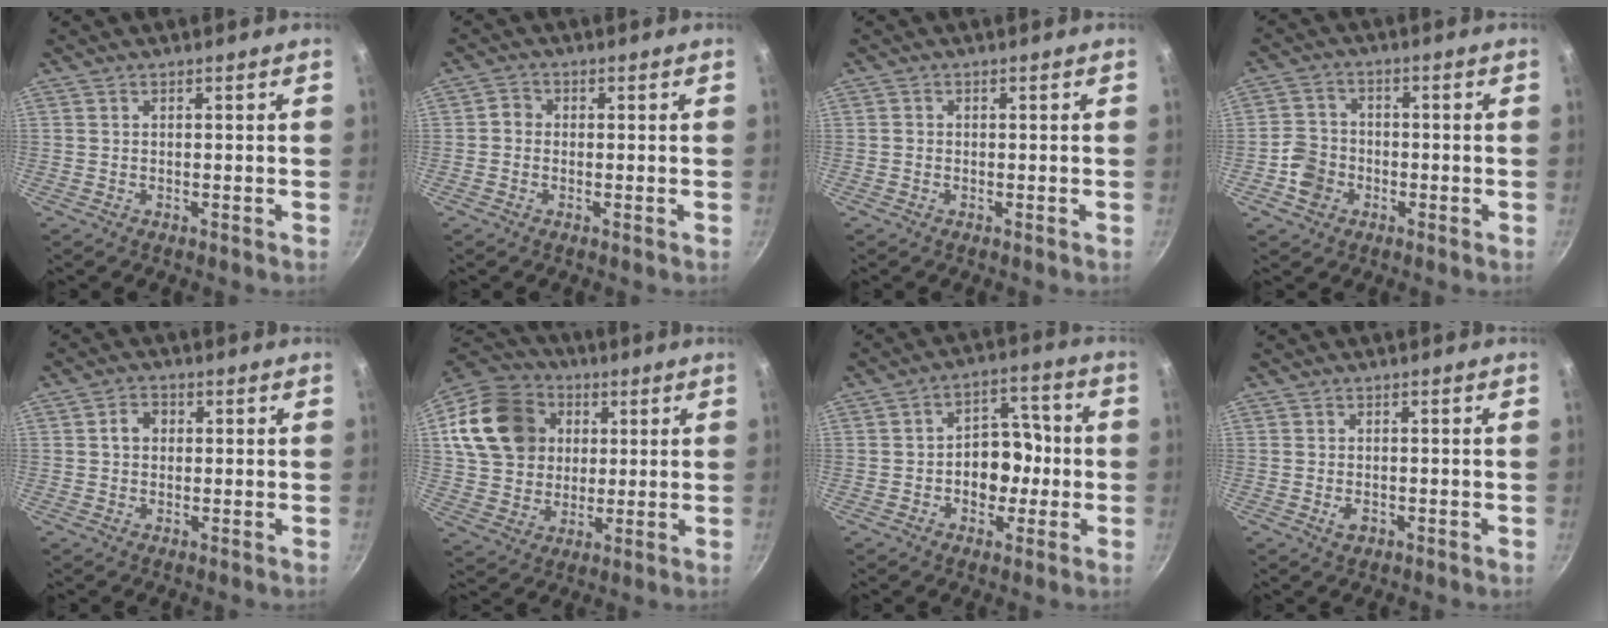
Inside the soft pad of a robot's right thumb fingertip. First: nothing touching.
{"total": 1.9, "force": [-0.3, 1.7, 0.8], "torque": [-0.010, 0.009, -0.012]}
{"total": 0.5, "force": [-0.2, 0.4, 0.1], "torque": [-0.002, 0.002, -0.007]}
{"total": 6.1, "force": [-2.2, 5.2, 2.2], "torque": [-0.023, 0.024, -0.049]}
{"total": 3.5, "force": [0.5, 2.9, 2.0], "torque": [-0.015, 0.008, 0.004]}
{"total": 19.9, "force": [5.2, 16.4, 10.2], "torque": [-0.175, 0.019, 0.097]}
{"total": 9.9, "force": [-1.3, 7.4, 6.4], "torque": [-0.033, 0.026, -0.027]}
{"total": 2.1, "force": [-0.7, 1.4, 1.4], "torque": [-0.021, 0.003, -0.010]}